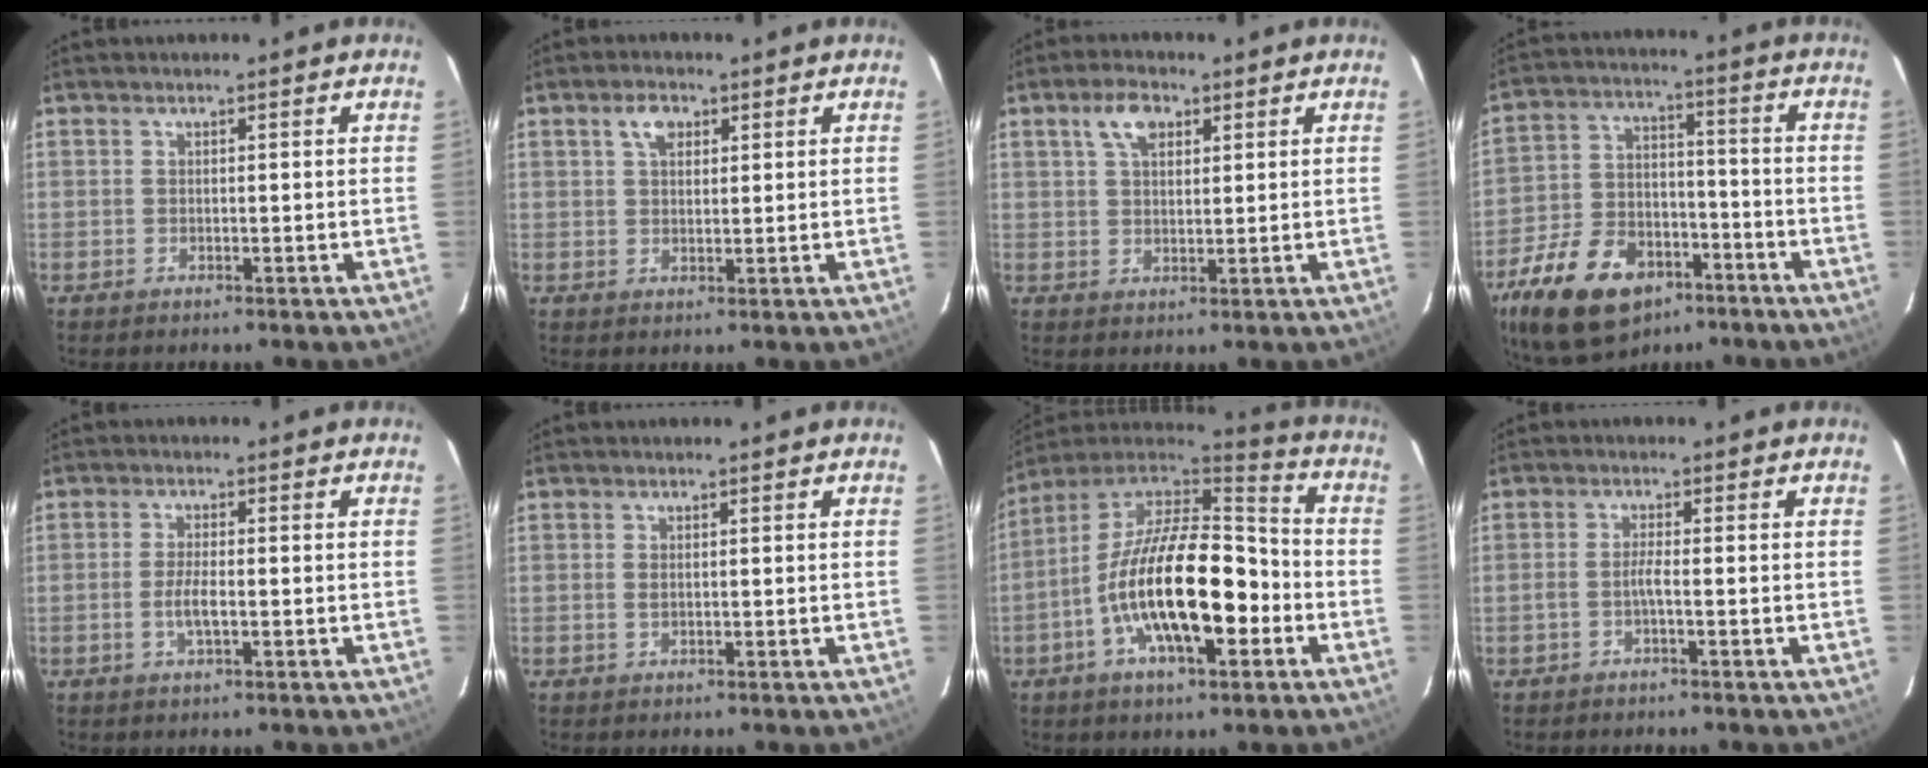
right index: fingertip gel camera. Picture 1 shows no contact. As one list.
[{"total": 3.6, "force": [1.7, 2.2, 2.3], "torque": [-0.040, 0.010, 0.031]}, {"total": 5.3, "force": [2.6, 2.9, 3.6], "torque": [-0.067, 0.014, 0.047]}, {"total": 21.0, "force": [-12.4, 12.4, 11.6], "torque": [-0.257, 0.000, -0.200]}, {"total": 3.4, "force": [-1.0, 0.8, 3.2], "torque": [-0.065, -0.003, -0.018]}, {"total": 0.9, "force": [0.0, 0.5, 0.7], "torque": [-0.016, -0.001, 0.002]}, {"total": 21.3, "force": [-6.2, 8.5, 18.5], "torque": [-0.344, -0.005, -0.114]}, {"total": 1.7, "force": [-0.9, -0.3, 1.4], "torque": [-0.030, 0.001, -0.018]}]